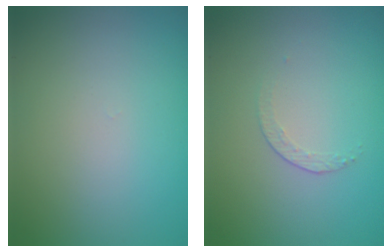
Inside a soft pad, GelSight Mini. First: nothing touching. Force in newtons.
{"total": 1.2, "press": 0.5, "slide": 1.1}